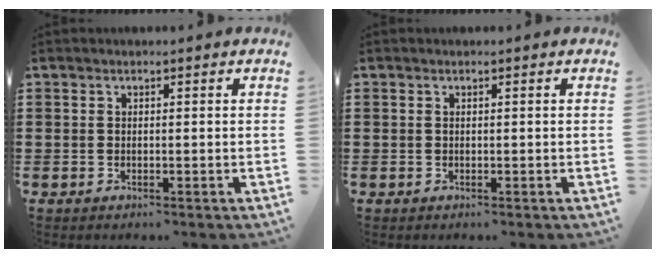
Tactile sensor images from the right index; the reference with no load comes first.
{"total": 0.0}